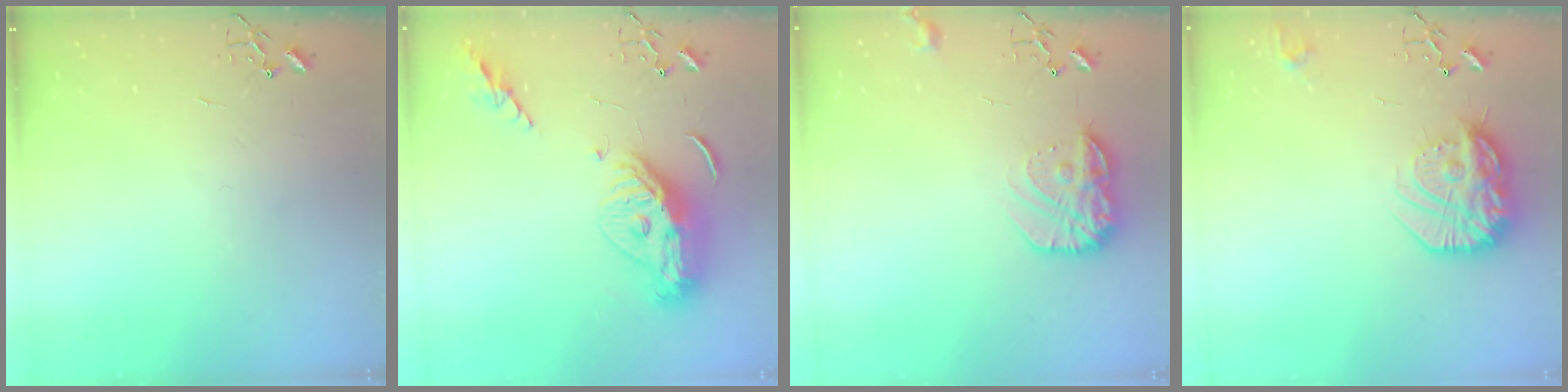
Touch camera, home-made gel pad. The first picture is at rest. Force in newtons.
{"total": 14.7, "press": 14.6, "slide": 1.6}
{"total": 13.9, "press": 13.9, "slide": 1.0}
{"total": 19.0, "press": 18.9, "slide": 1.4}